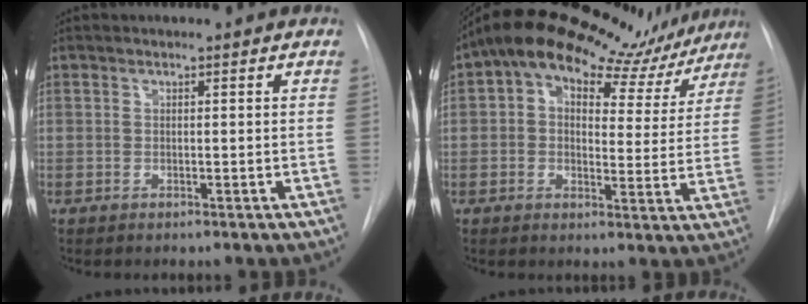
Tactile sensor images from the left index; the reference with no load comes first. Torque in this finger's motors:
{"motor_torque": [1.65, -0.48, 0.18, -0.01]}